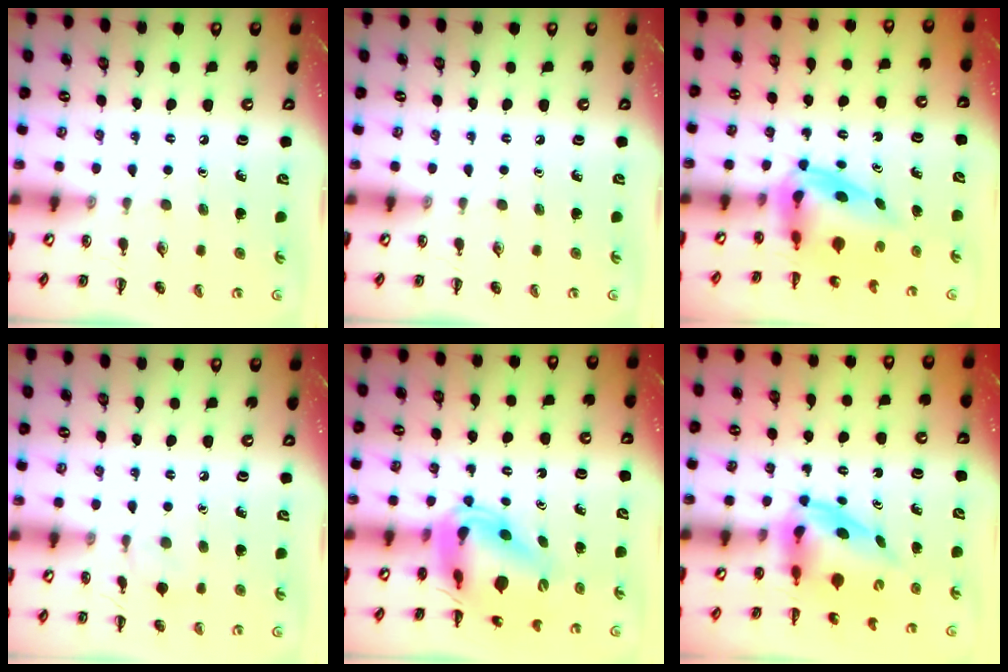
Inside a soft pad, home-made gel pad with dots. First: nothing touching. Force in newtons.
{"total": 0.0}
{"total": 4.0, "press": 3.9, "slide": 0.7}
{"total": 5.3, "press": 5.0, "slide": 2.0}
{"total": 8.0, "press": 7.6, "slide": 2.6}
{"total": 3.8, "press": 3.8, "slide": 0.7}